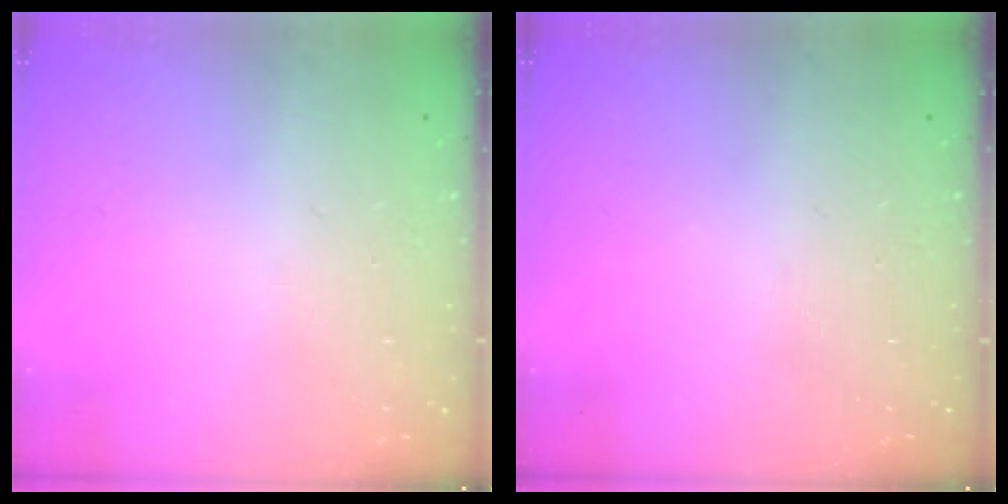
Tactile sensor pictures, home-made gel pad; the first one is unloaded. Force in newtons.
{"total": 0.0}